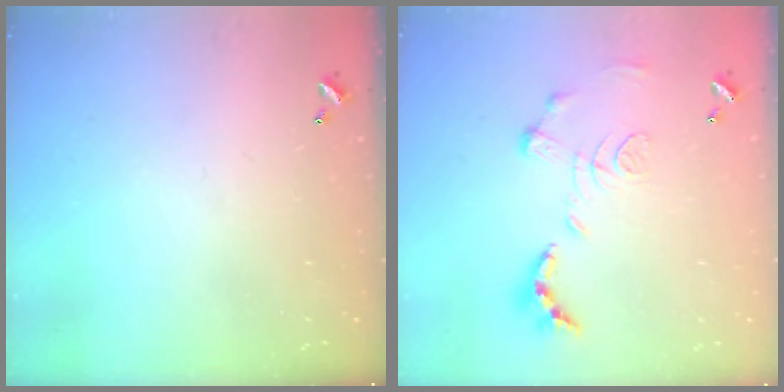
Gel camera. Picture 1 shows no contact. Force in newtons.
{"total": 1.2, "press": 0.4, "slide": 1.1}